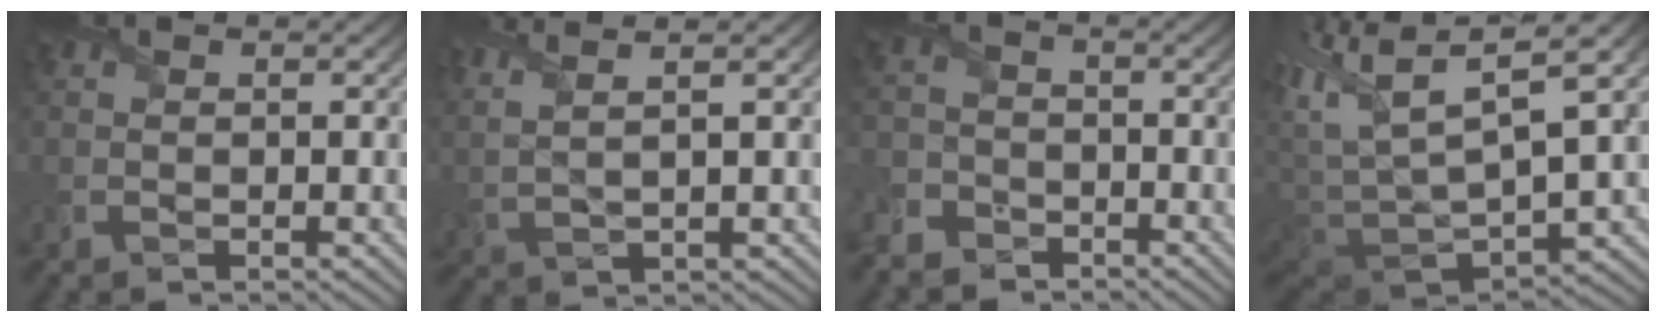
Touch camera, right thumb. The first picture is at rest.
{"total": 5.6, "force": [3.4, 1.0, 4.4], "torque": [-0.099, 0.019, 0.063]}
{"total": 5.8, "force": [-4.7, 3.4, 0.7], "torque": [-0.019, -0.007, -0.098]}
{"total": 15.2, "force": [3.6, 5.1, 13.9], "torque": [-0.286, 0.004, 0.088]}